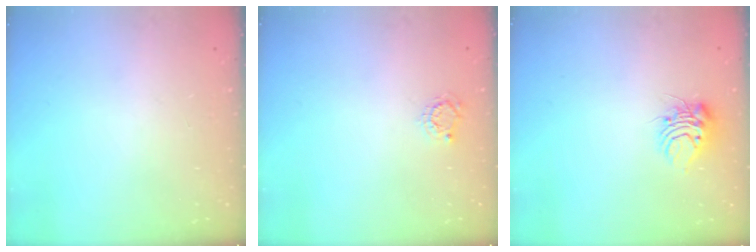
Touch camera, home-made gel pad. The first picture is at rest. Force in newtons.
{"total": 2.5, "press": 2.5, "slide": 0.4}
{"total": 6.9, "press": 6.9, "slide": 0.3}